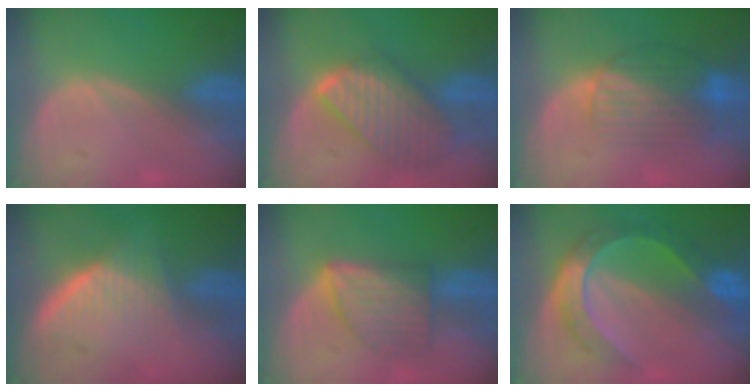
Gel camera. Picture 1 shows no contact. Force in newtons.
{"total": 9.7, "press": 8.4, "slide": 4.9}
{"total": 8.5, "press": 7.2, "slide": 4.5}
{"total": 6.5, "press": 6.0, "slide": 2.6}
{"total": 6.6, "press": 6.6, "slide": 0.1}
{"total": 8.3, "press": 8.3, "slide": 0.9}